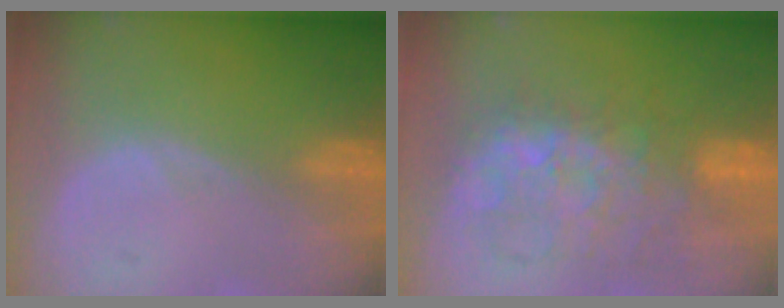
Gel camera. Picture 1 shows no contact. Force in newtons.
{"total": 9.3, "press": 9.2, "slide": 1.6}